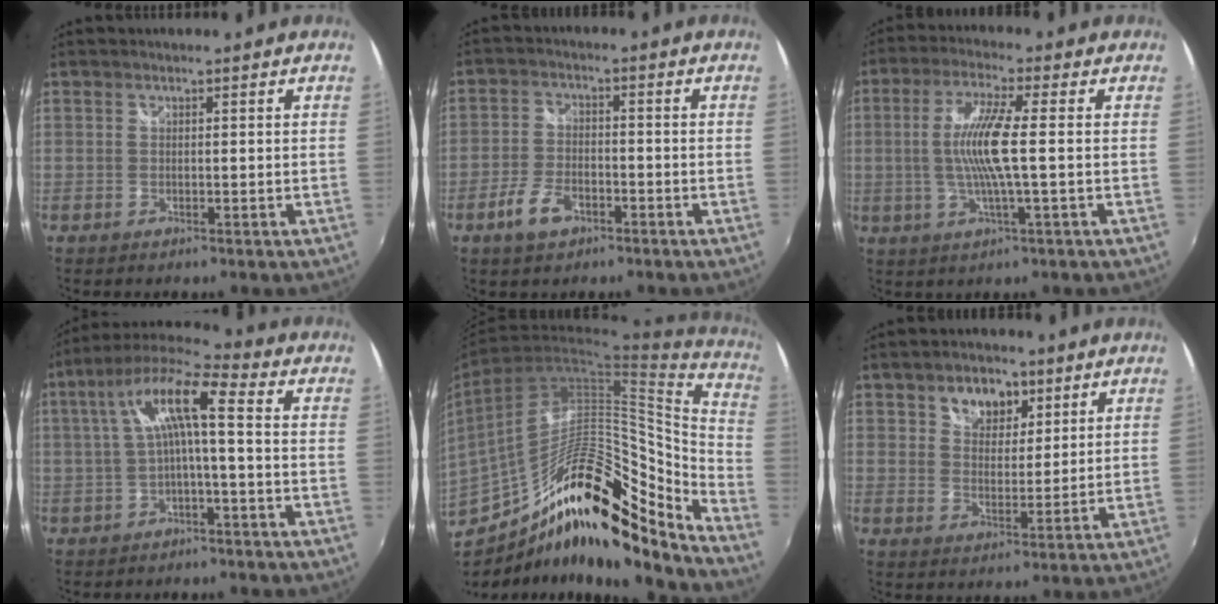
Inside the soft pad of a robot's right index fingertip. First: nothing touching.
{"total": 6.7, "force": [-3.8, 3.6, 4.1], "torque": [-0.095, -0.002, -0.068]}
{"total": 9.3, "force": [-0.4, 0.2, 9.3], "torque": [-0.184, -0.002, -0.007]}
{"total": 10.1, "force": [0.0, 1.7, 10.0], "torque": [-0.205, 0.025, 0.000]}
{"total": 21.6, "force": [-13.0, 7.8, 15.4], "torque": [-0.267, 0.011, -0.237]}
{"total": 7.2, "force": [3.9, 4.9, 3.6], "torque": [-0.056, 0.013, 0.065]}